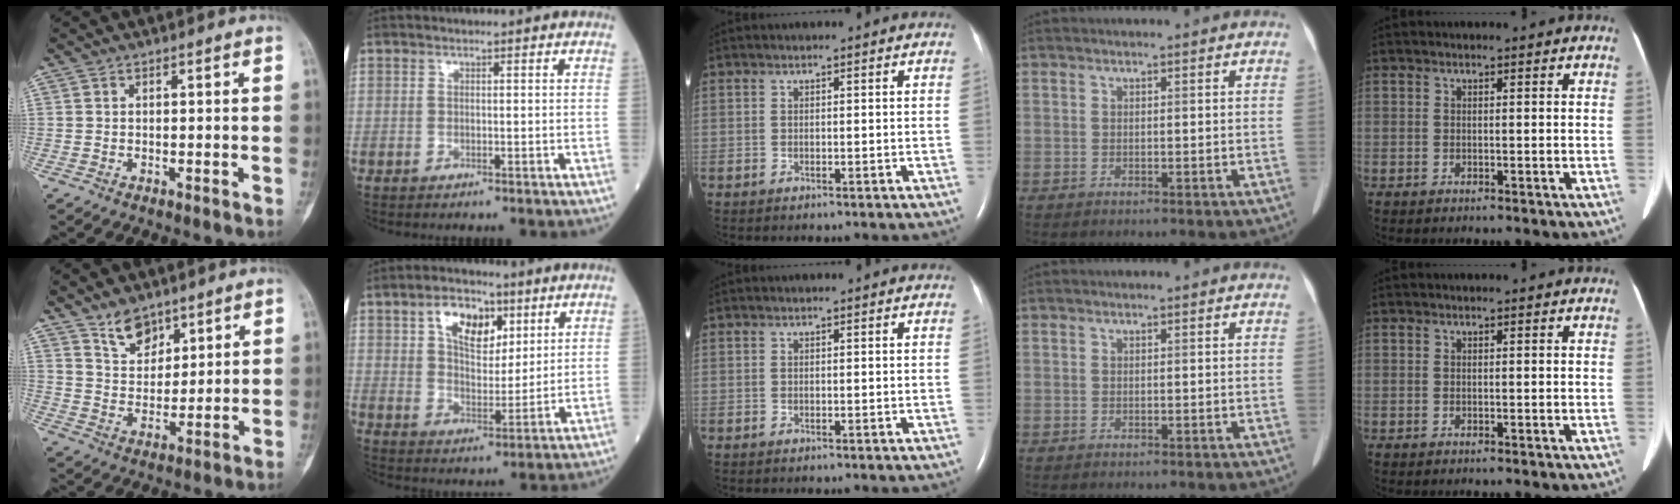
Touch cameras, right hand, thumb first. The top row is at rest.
{"thumb": {"total": 6.8, "force": [5.0, 3.9, 2.6], "torque": [-0.019, -0.040, 0.097]}, "index": {"total": 9.1, "force": [4.3, 5.0, 6.3], "torque": [-0.110, 0.016, 0.077]}}